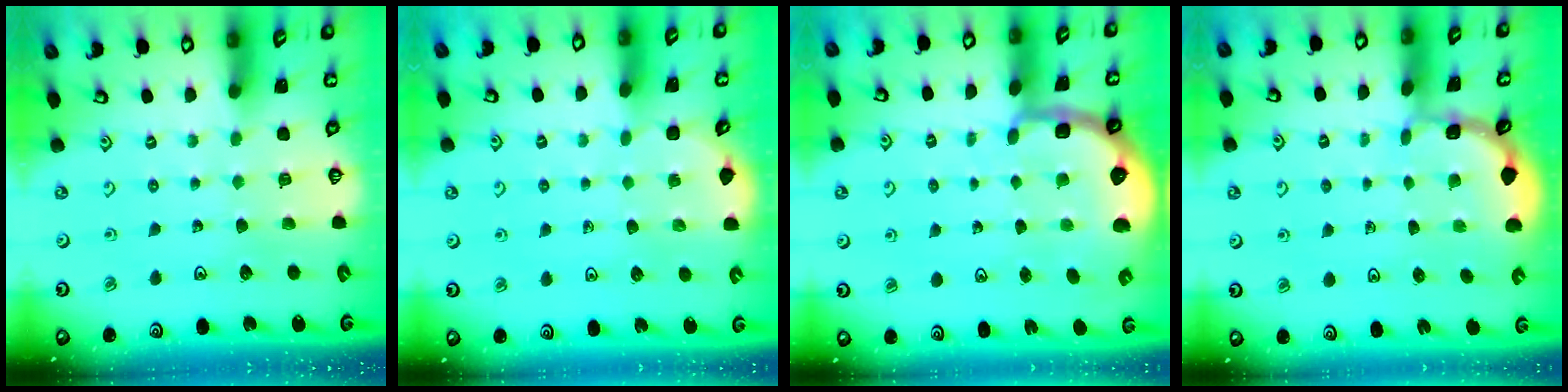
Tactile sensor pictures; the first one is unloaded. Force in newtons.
{"total": 3.0, "press": 3.0, "slide": 0.3}
{"total": 4.2, "press": 4.0, "slide": 1.3}
{"total": 1.8, "press": 1.8, "slide": 0.2}